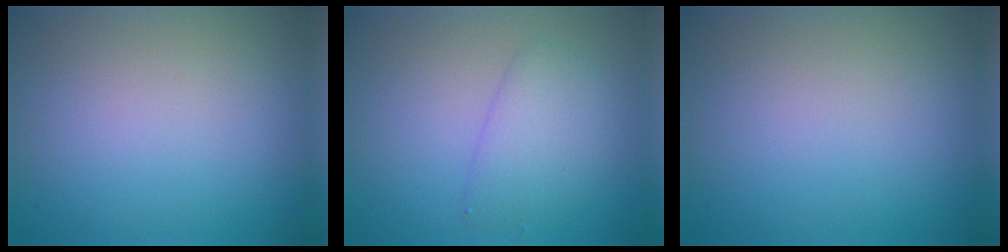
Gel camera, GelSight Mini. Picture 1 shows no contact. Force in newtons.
{"total": 3.0, "press": 3.0, "slide": 0.1}
{"total": 0.0}